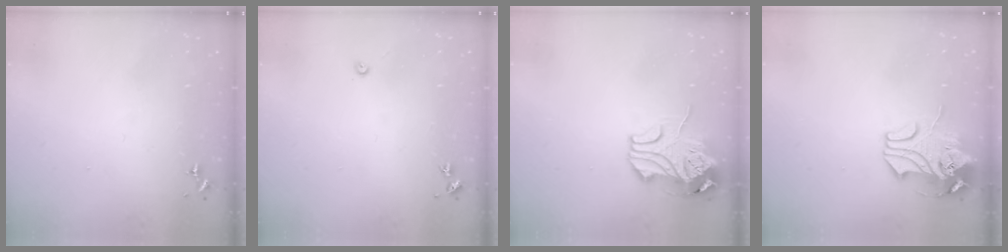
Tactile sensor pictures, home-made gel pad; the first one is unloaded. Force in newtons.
{"total": 3.2, "press": 3.1, "slide": 0.4}
{"total": 10.6, "press": 10.4, "slide": 1.9}
{"total": 9.9, "press": 9.8, "slide": 1.6}